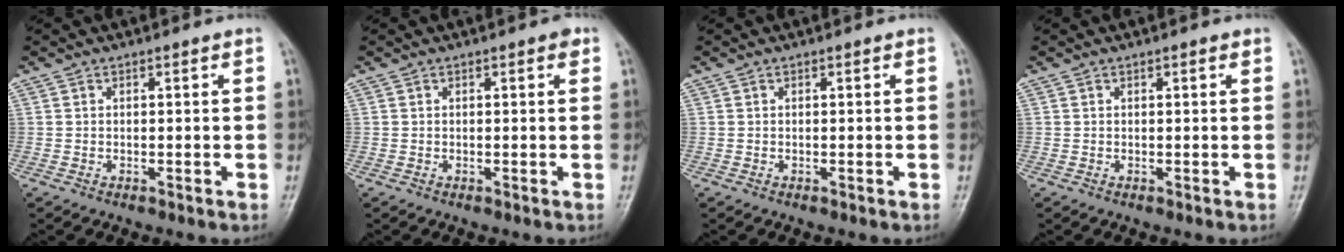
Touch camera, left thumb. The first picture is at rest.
{"total": 1.1, "force": [0.5, 0.5, 0.8], "torque": [-0.008, 0.001, 0.003]}
{"total": 0.0}
{"total": 0.6, "force": [0.3, 0.2, 0.5], "torque": [-0.008, 0.000, 0.003]}